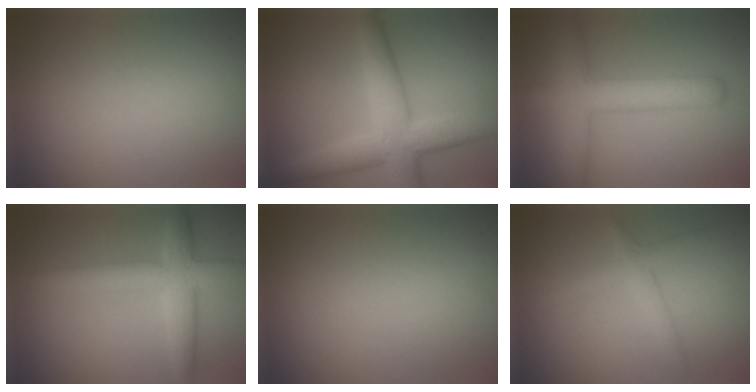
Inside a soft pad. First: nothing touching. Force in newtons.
{"total": 6.4, "press": 6.4, "slide": 0.6}
{"total": 4.6, "press": 4.5, "slide": 0.2}
{"total": 4.6, "press": 4.6, "slide": 0.1}
{"total": 0.0}
{"total": 1.3, "press": 1.3, "slide": 0.1}